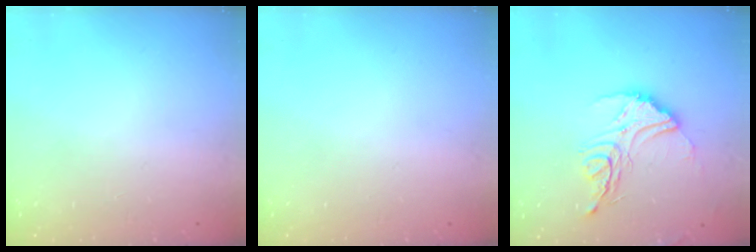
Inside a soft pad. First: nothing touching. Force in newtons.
{"total": 0.0}
{"total": 15.6, "press": 15.5, "slide": 1.6}